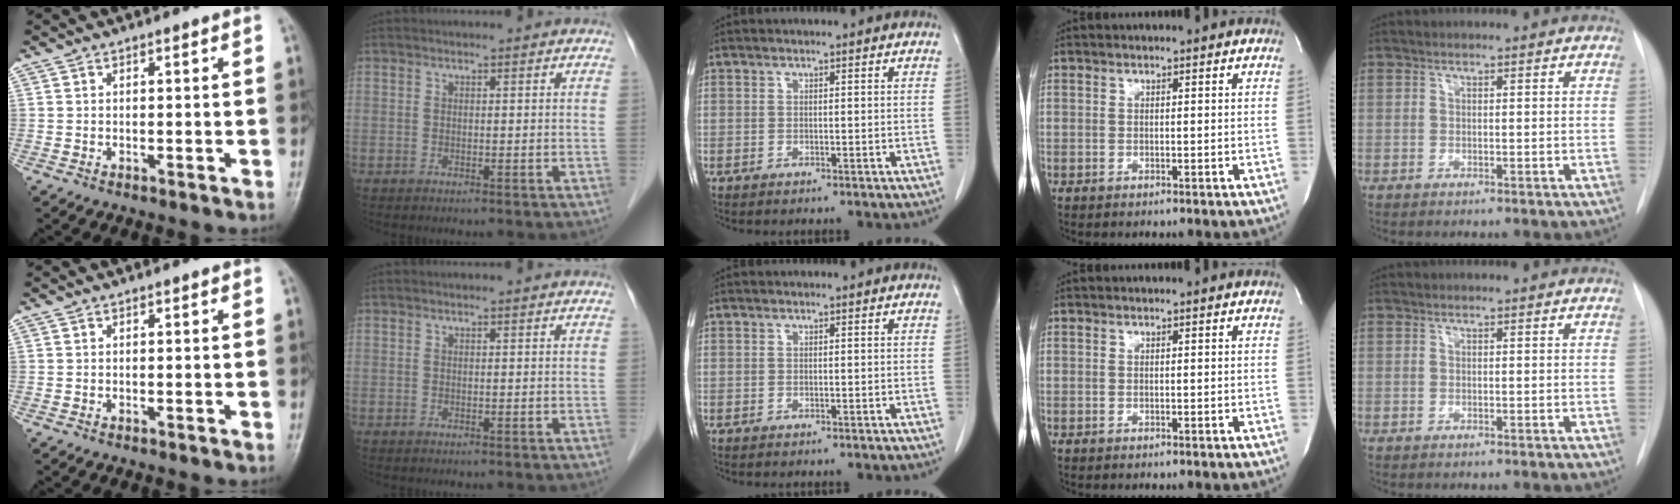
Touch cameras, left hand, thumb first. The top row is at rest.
{}